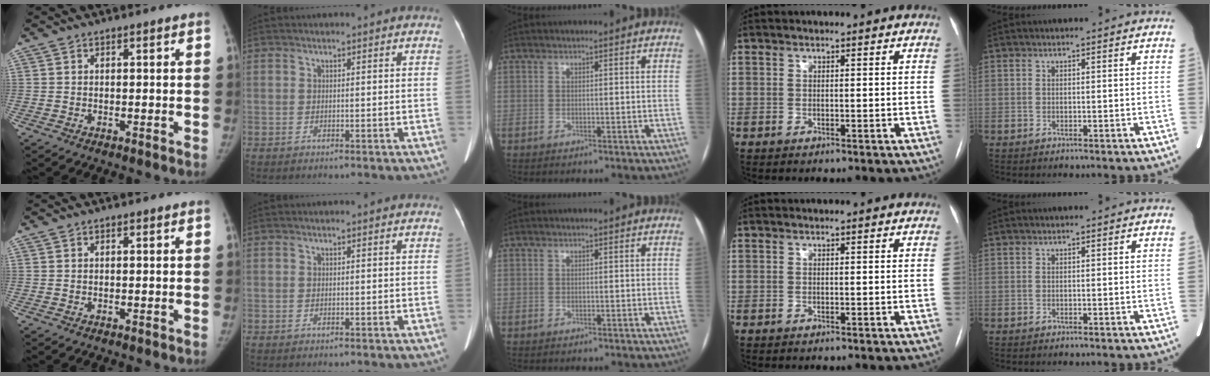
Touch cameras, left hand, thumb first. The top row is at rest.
{}